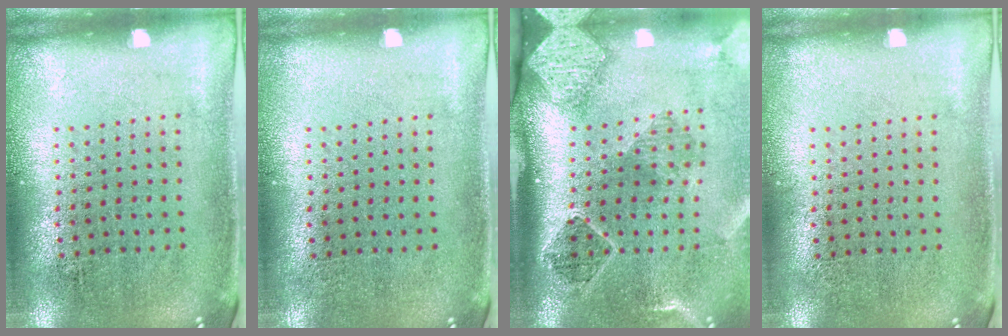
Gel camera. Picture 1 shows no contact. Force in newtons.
{"total": 0.0}
{"total": 2.8, "press": 1.9, "slide": 2.0}
{"total": 0.0}